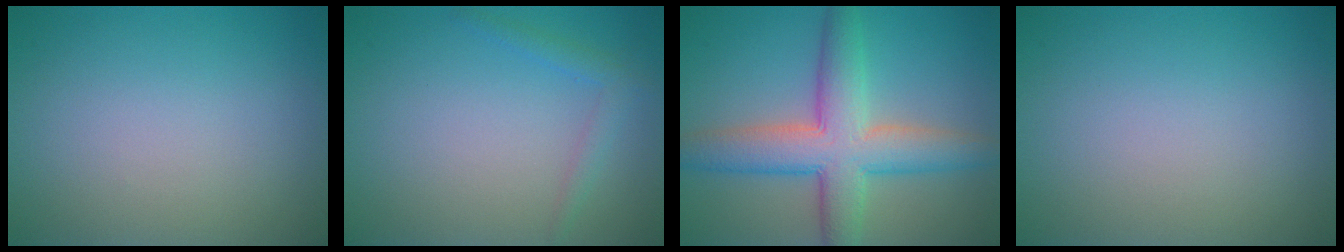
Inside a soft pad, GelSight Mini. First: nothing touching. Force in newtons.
{"total": 1.6, "press": 1.6, "slide": 0.1}
{"total": 7.6, "press": 7.6, "slide": 0.5}
{"total": 0.0}